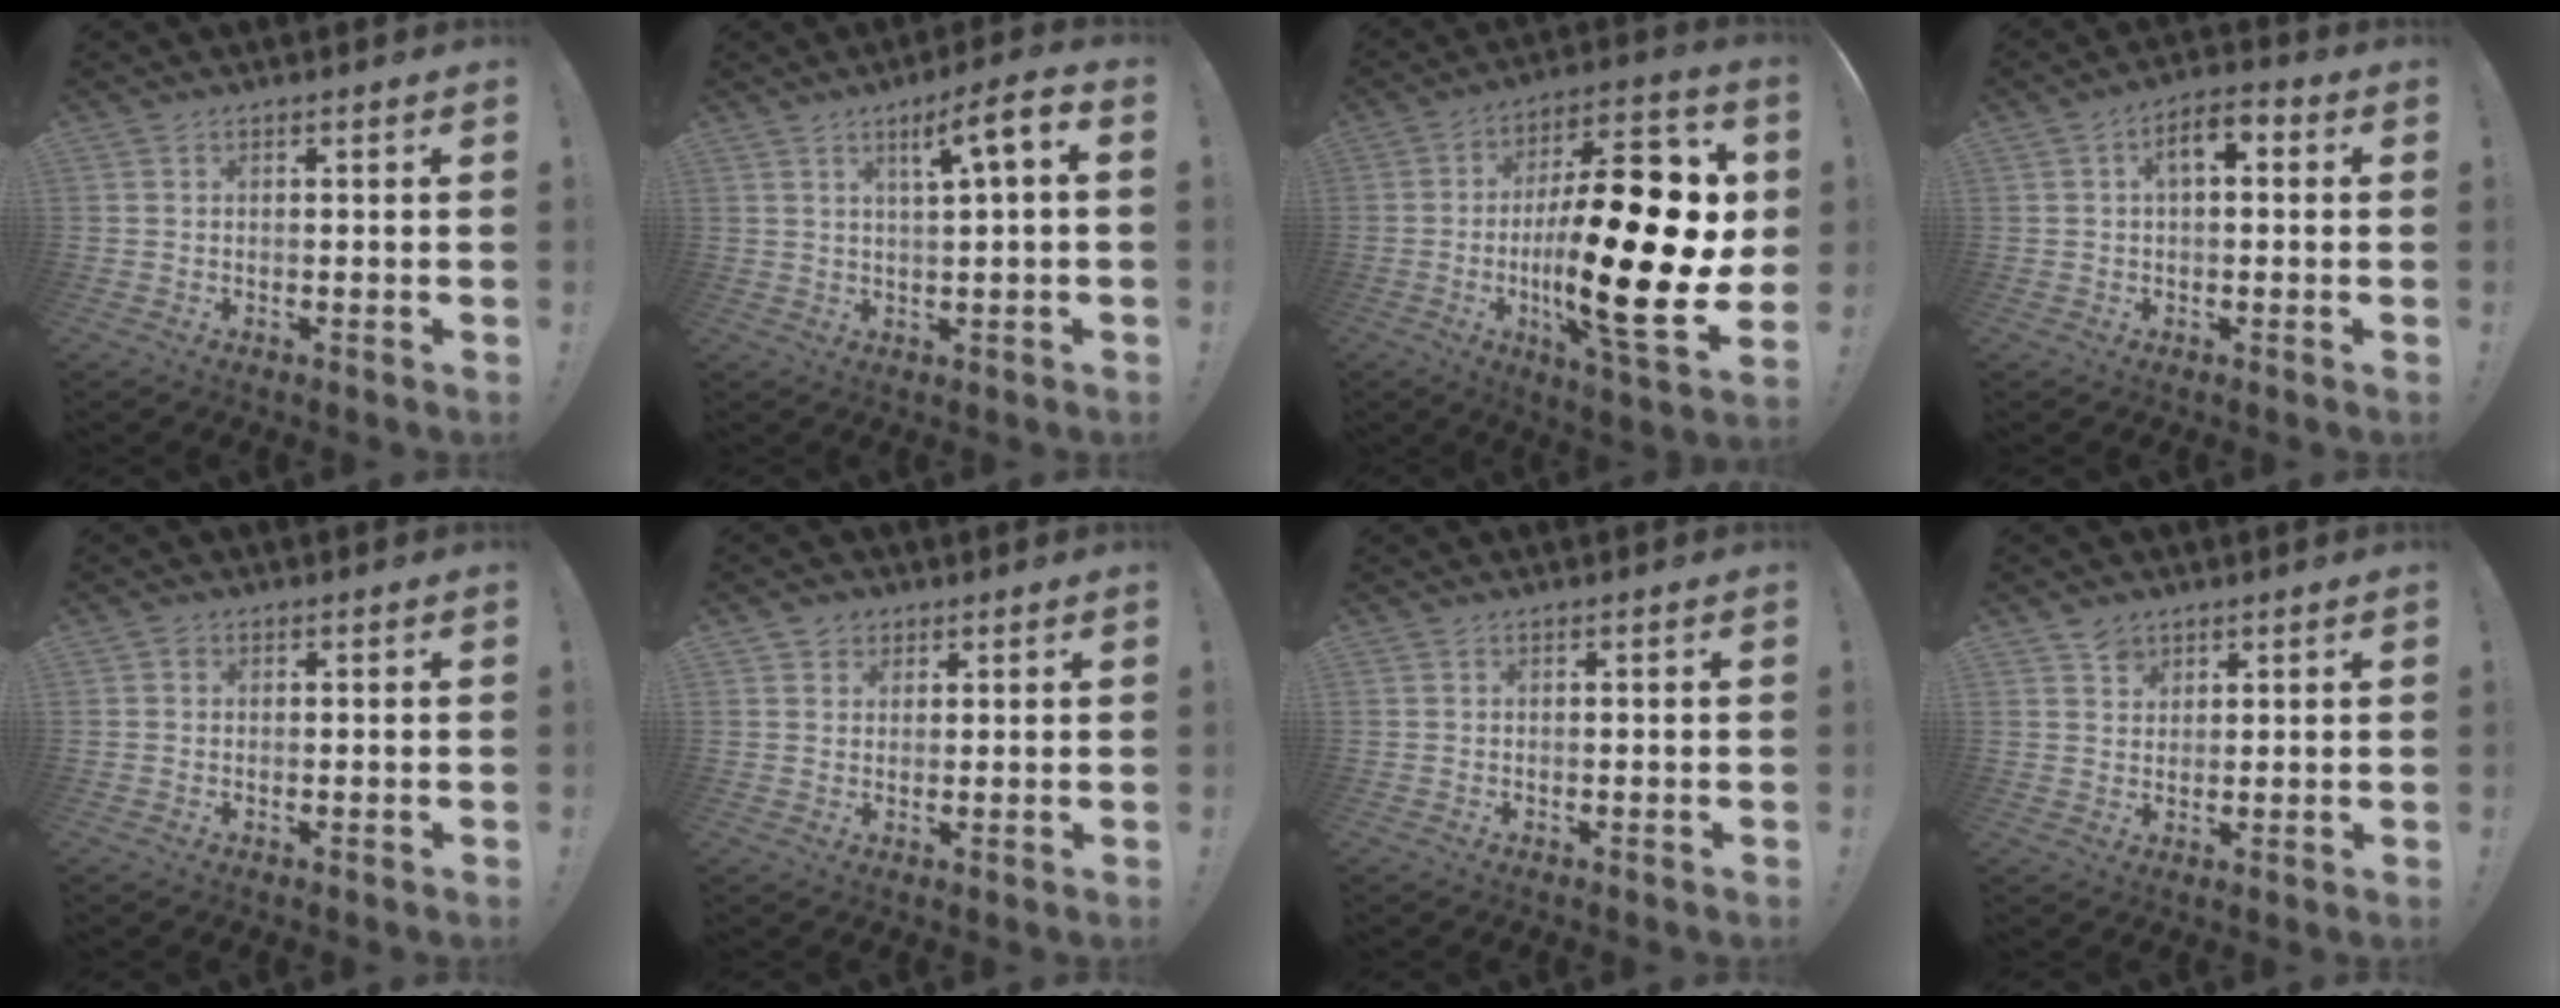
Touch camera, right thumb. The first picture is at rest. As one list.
[{"total": 7.5, "force": [2.6, 0.7, 7.0], "torque": [-0.102, -0.009, 0.034]}, {"total": 31.1, "force": [-1.8, 10.2, 29.3], "torque": [-0.485, 0.003, -0.025]}, {"total": 6.6, "force": [1.2, 3.7, 5.4], "torque": [-0.075, 0.004, 0.018]}, {"total": 0.6, "force": [0.1, 0.6, 0.2], "torque": [0.004, -0.001, 0.000]}, {"total": 3.3, "force": [1.6, 2.8, 0.5], "torque": [-0.001, -0.004, 0.029]}, {"total": 0.0}, {"total": 3.6, "force": [2.5, 2.5, 0.6], "torque": [-0.001, -0.014, 0.044]}]